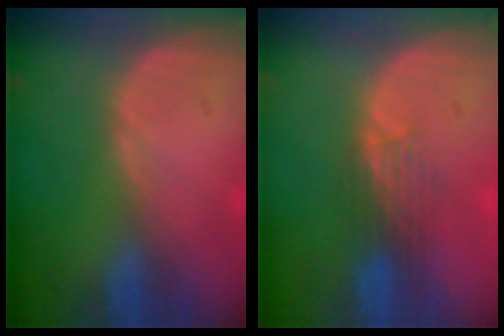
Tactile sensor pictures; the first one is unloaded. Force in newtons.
{"total": 3.5, "press": 3.2, "slide": 1.5}